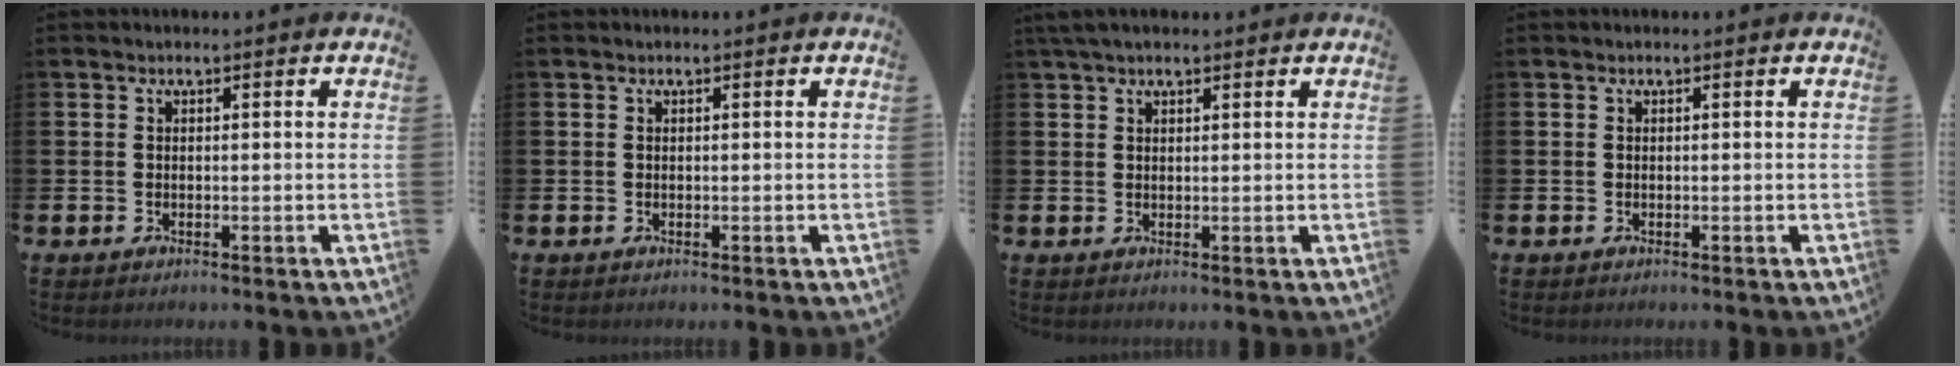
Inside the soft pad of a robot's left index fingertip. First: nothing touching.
{"total": 0.0}
{"total": 2.1, "force": [1.7, 0.7, 1.1], "torque": [-0.020, 0.006, 0.030]}
{"total": 0.0}